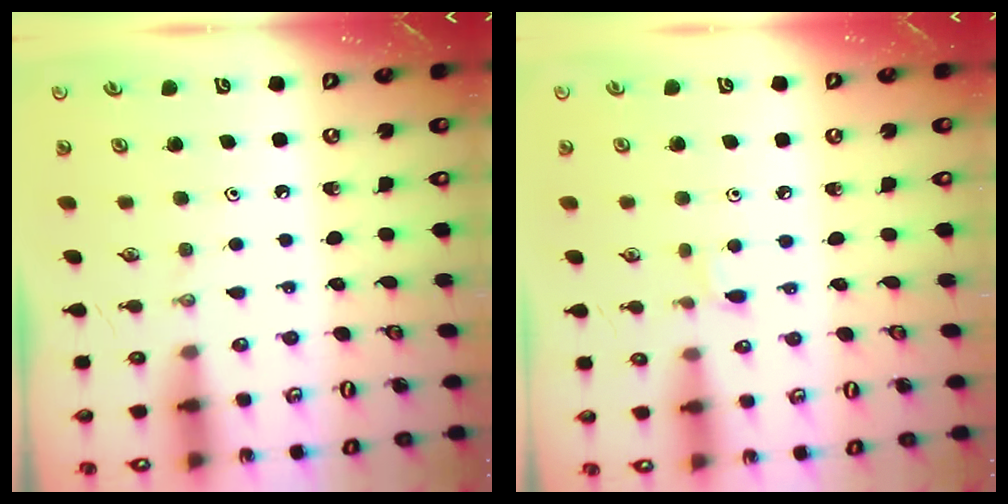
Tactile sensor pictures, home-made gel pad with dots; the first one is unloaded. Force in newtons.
{"total": 1.9, "press": 1.9, "slide": 0.2}